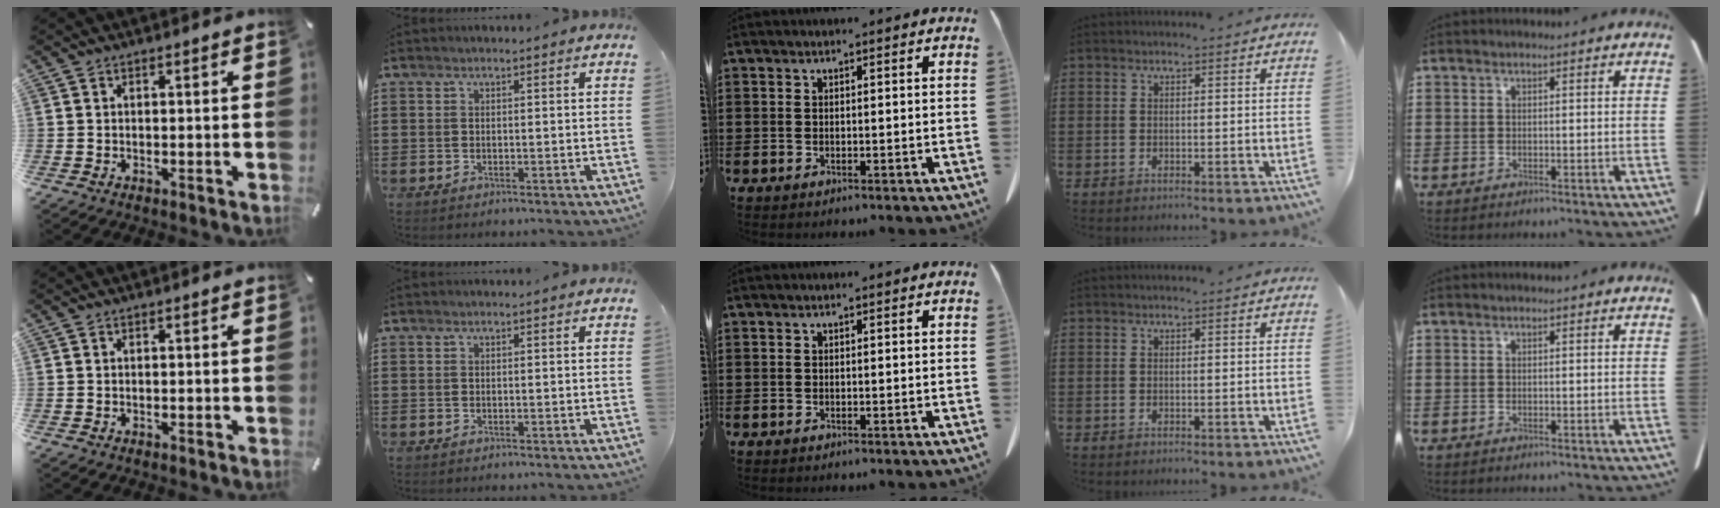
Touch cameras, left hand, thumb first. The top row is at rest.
{}